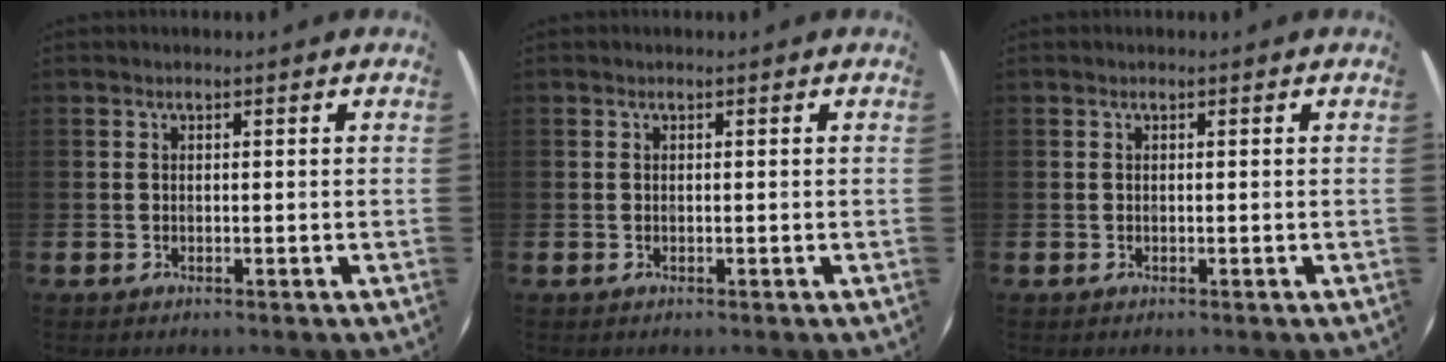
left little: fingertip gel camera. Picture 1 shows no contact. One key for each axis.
{"total": 0.0}
{"total": 0.0}